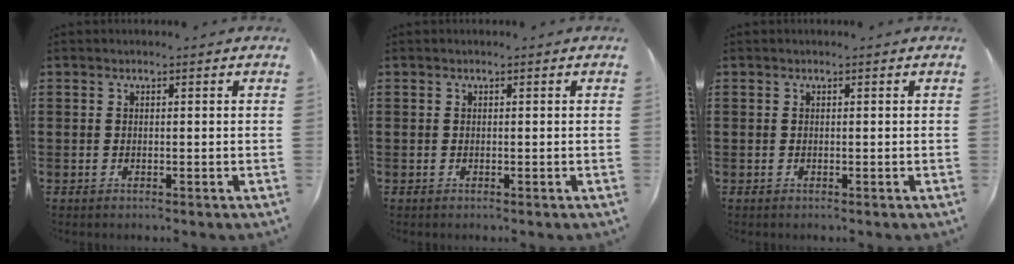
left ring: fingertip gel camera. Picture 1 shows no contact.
{"total": 0.0}
{"total": 0.0}